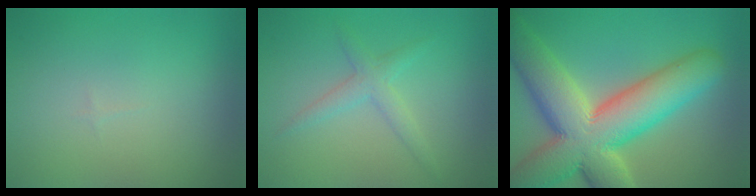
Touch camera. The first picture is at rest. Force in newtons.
{"total": 2.1, "press": 2.1, "slide": 0.0}
{"total": 13.6, "press": 13.6, "slide": 0.8}